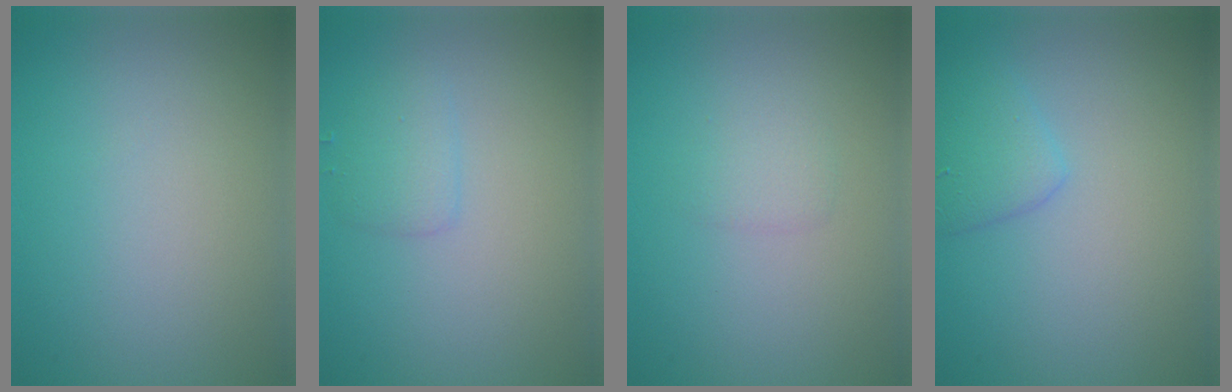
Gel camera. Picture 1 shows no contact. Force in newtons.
{"total": 1.5, "press": 1.5, "slide": 0.2}
{"total": 1.2, "press": 1.2, "slide": 0.1}
{"total": 2.2, "press": 2.2, "slide": 0.1}